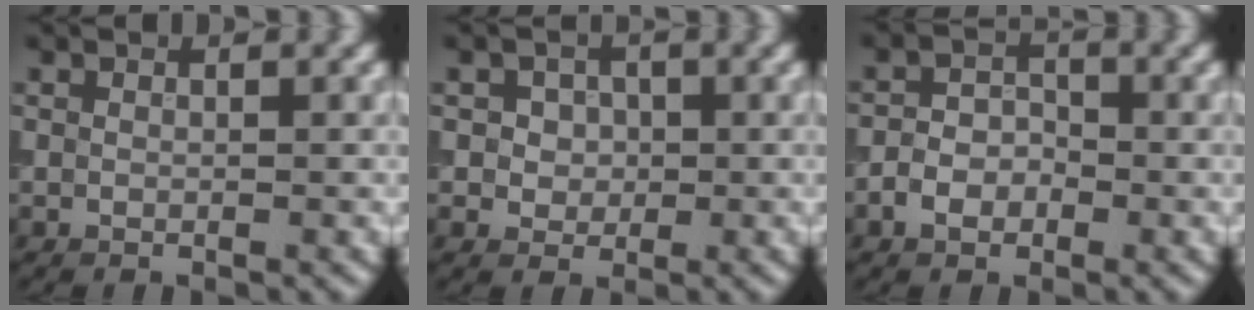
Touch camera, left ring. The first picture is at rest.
{"total": 2.6, "force": [0.5, 2.3, 1.3], "torque": [-0.022, 0.004, 0.006]}
{"total": 2.8, "force": [-1.4, 1.9, 1.5], "torque": [-0.020, 0.005, -0.032]}